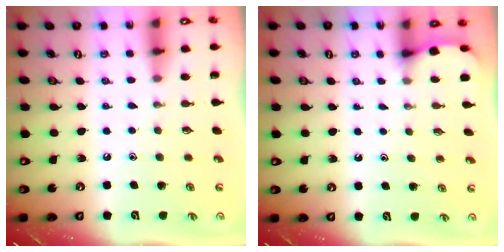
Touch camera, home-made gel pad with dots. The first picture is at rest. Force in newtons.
{"total": 2.2, "press": 2.2, "slide": 0.3}